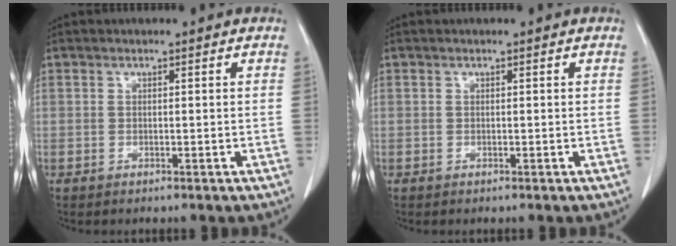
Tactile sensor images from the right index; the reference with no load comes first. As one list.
[{"total": 0.0}]